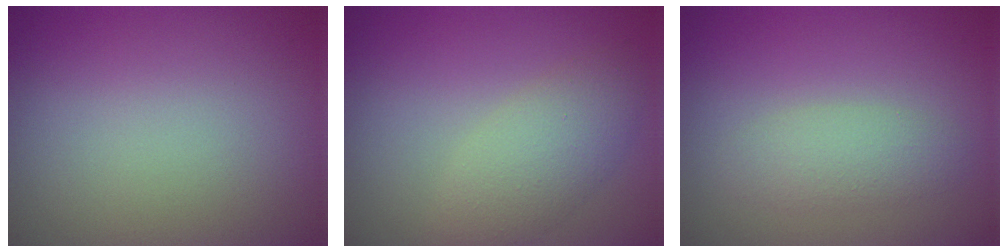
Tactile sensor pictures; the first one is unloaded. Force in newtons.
{"total": 3.6, "press": 3.6, "slide": 0.2}
{"total": 2.3, "press": 2.3, "slide": 0.2}